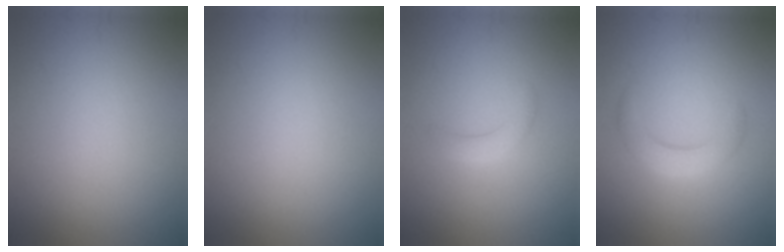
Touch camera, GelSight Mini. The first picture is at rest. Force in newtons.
{"total": 0.0}
{"total": 1.7, "press": 1.7, "slide": 0.1}
{"total": 2.7, "press": 2.7, "slide": 0.2}